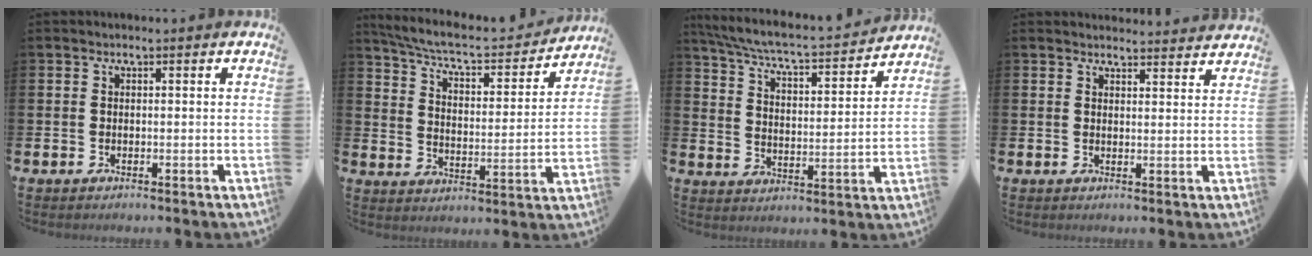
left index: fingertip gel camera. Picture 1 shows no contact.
{"total": 7.0, "force": [6.3, 1.3, 2.6], "torque": [-0.086, -0.046, 0.104]}
{"total": 6.4, "force": [5.9, 0.6, 2.3], "torque": [-0.077, -0.048, 0.096]}
{"total": 2.9, "force": [2.9, 0.3, -0.1], "torque": [0.005, -0.022, 0.051]}